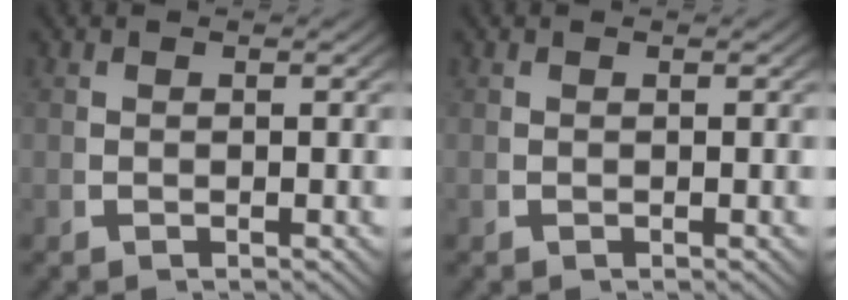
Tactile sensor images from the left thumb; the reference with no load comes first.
{"total": 0.0}